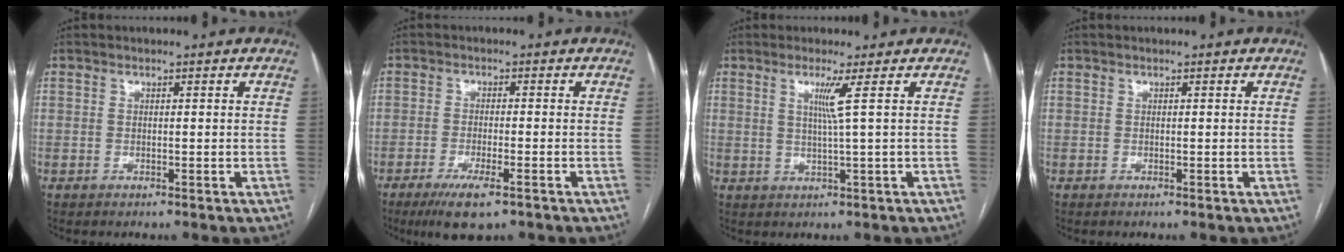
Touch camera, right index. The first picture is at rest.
{"total": 6.5, "force": [-4.1, 1.1, 5.0], "torque": [-0.092, -0.015, -0.066]}
{"total": 3.2, "force": [1.1, -1.4, 2.7], "torque": [-0.054, -0.007, 0.025]}
{"total": 0.0}